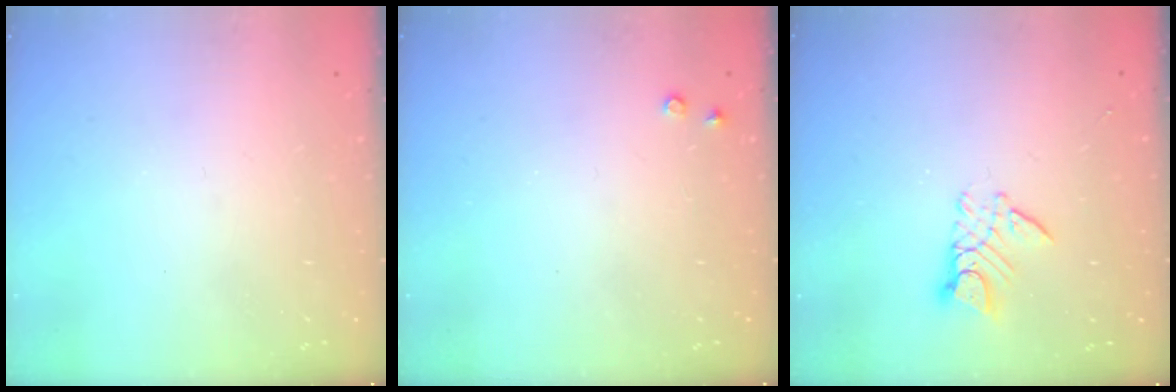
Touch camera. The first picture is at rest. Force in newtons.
{"total": 2.8, "press": 2.8, "slide": 0.5}
{"total": 8.8, "press": 8.7, "slide": 0.7}